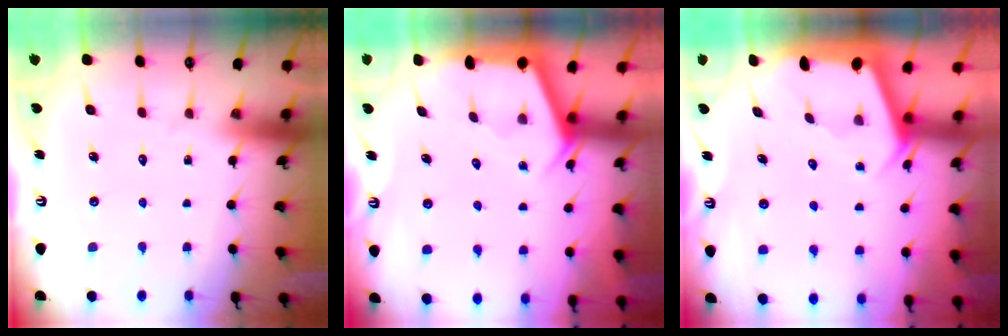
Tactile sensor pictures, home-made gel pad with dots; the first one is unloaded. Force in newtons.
{"total": 2.7, "press": 2.6, "slide": 0.3}
{"total": 2.7, "press": 2.7, "slide": 0.2}